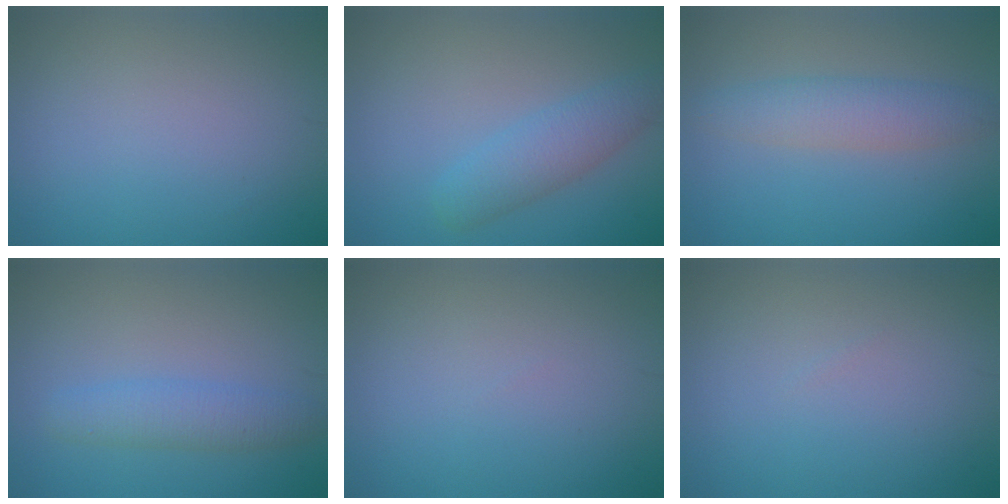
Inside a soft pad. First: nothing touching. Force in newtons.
{"total": 3.3, "press": 3.3, "slide": 0.0}
{"total": 3.3, "press": 3.3, "slide": 0.0}
{"total": 2.7, "press": 2.7, "slide": 0.2}
{"total": 0.0}
{"total": 0.0}